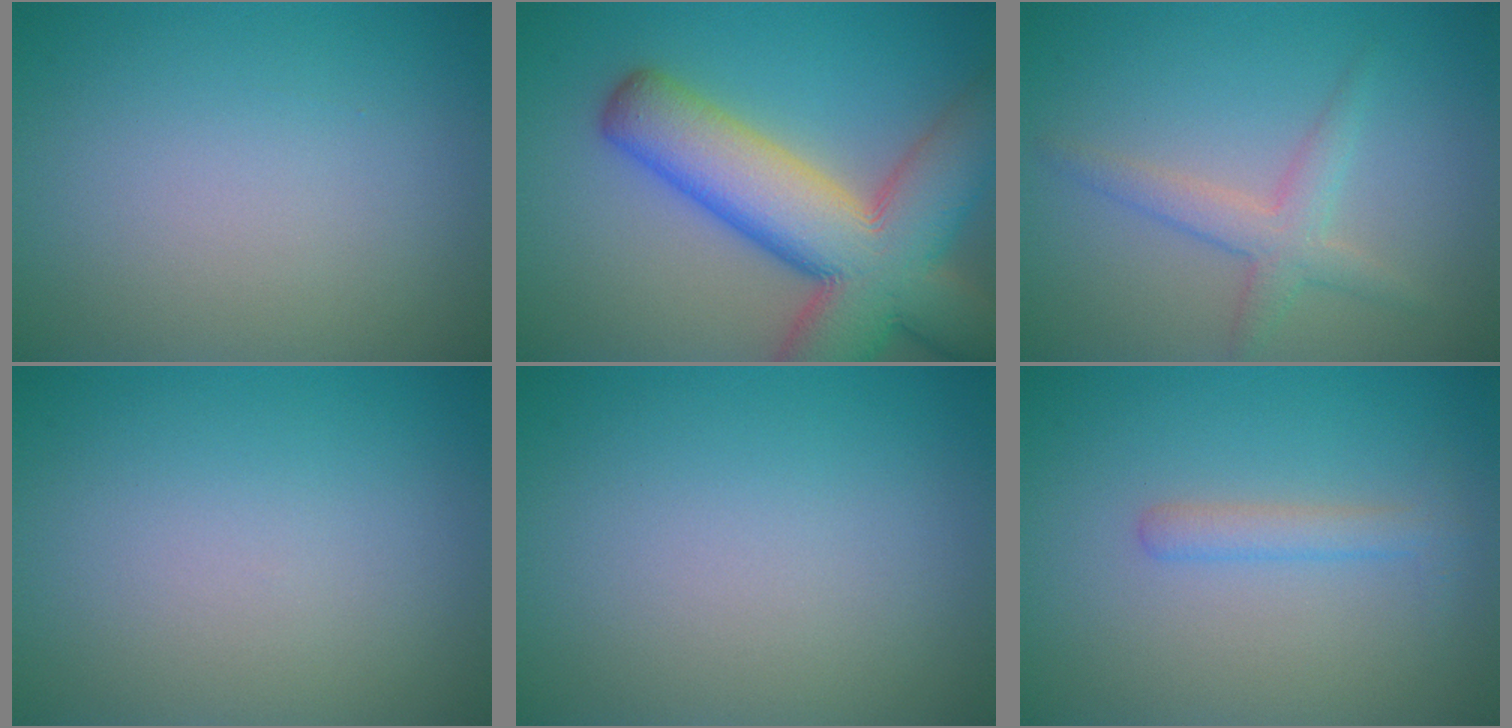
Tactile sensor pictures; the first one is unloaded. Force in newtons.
{"total": 13.4, "press": 13.4, "slide": 0.8}
{"total": 2.6, "press": 2.6, "slide": 0.1}
{"total": 0.0}
{"total": 0.0}
{"total": 1.7, "press": 1.7, "slide": 0.1}